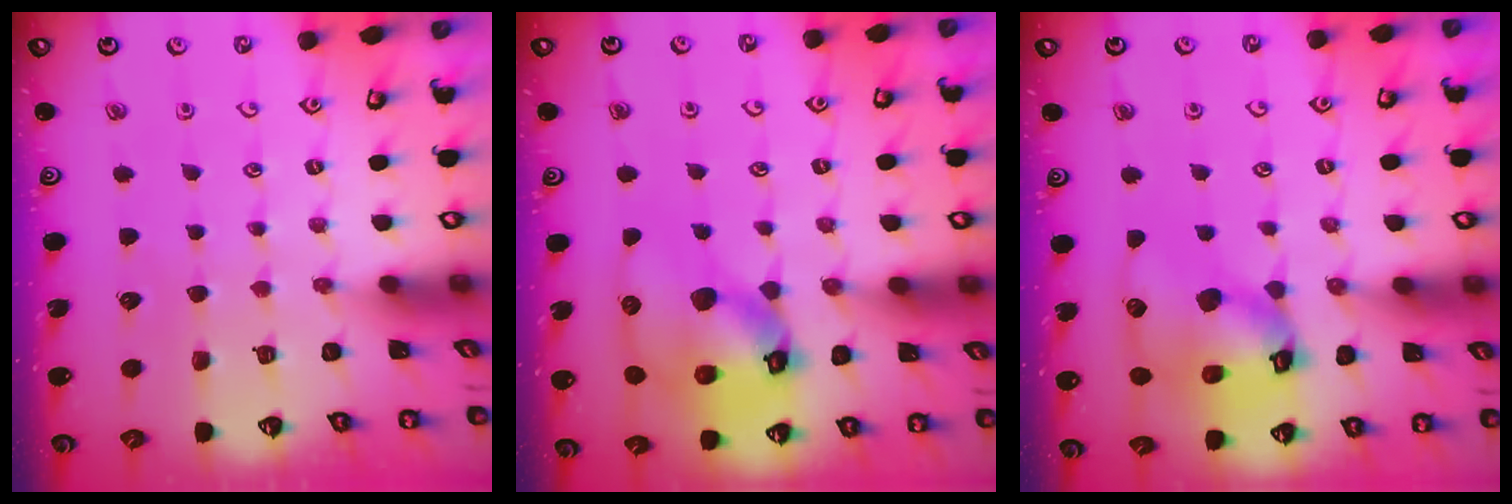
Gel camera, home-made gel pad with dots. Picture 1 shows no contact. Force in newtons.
{"total": 17.7, "press": 17.5, "slide": 2.7}
{"total": 16.0, "press": 15.8, "slide": 2.3}